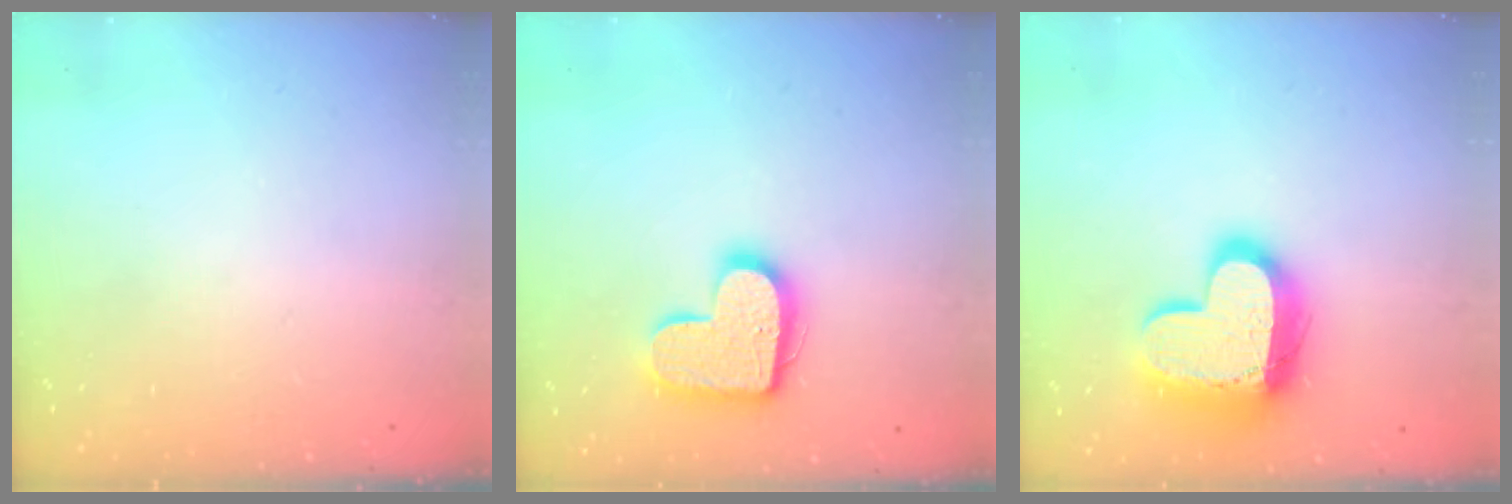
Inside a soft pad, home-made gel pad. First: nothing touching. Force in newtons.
{"total": 14.9, "press": 14.9, "slide": 1.0}
{"total": 17.4, "press": 17.3, "slide": 1.5}